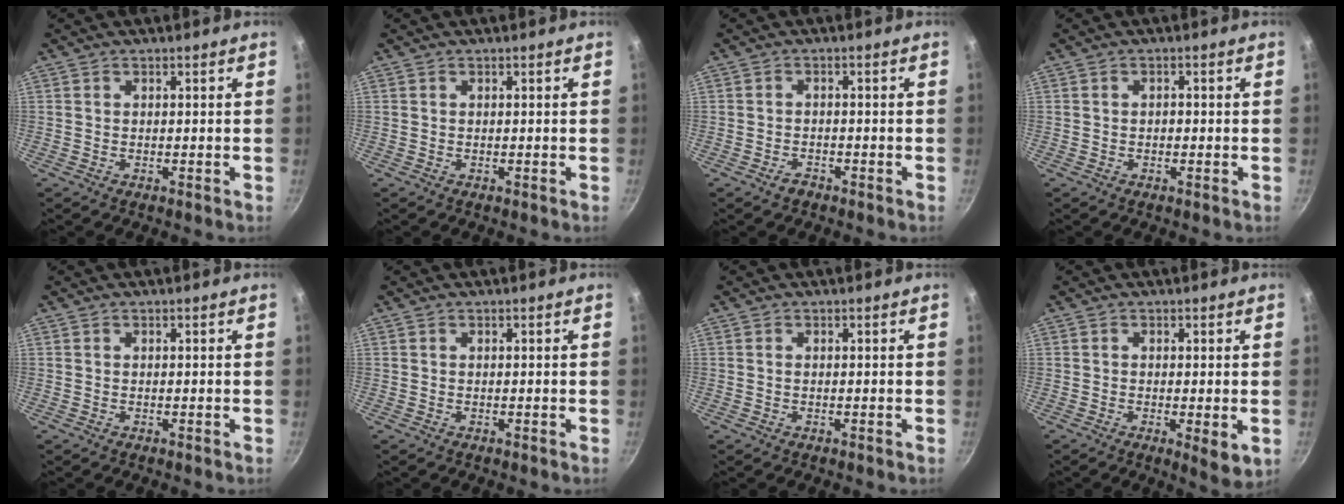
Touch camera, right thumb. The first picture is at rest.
{"total": 0.0}
{"total": 1.9, "force": [-1.4, 1.0, 0.8], "torque": [-0.015, 0.008, -0.024]}
{"total": 1.0, "force": [-0.2, 0.7, 0.7], "torque": [-0.004, 0.002, -0.004]}
{"total": 0.0}
{"total": 0.0}
{"total": 0.0}
{"total": 4.5, "force": [-0.9, 1.2, 4.2], "torque": [-0.066, -0.014, -0.015]}